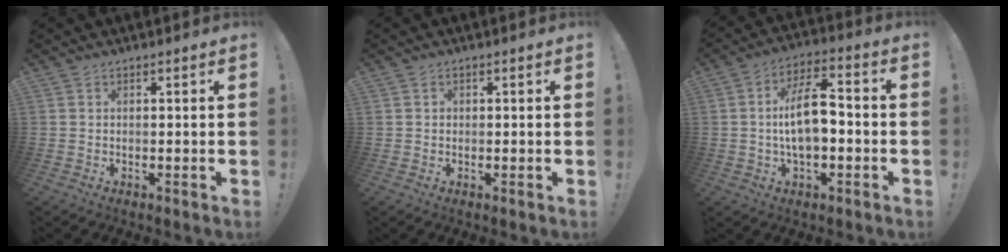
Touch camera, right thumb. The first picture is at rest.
{"total": 0.7, "force": [0.0, 0.7, 0.0], "torque": [-0.001, 0.002, -0.001]}
{"total": 12.6, "force": [-1.3, 5.8, 11.1], "torque": [-0.194, 0.014, -0.023]}